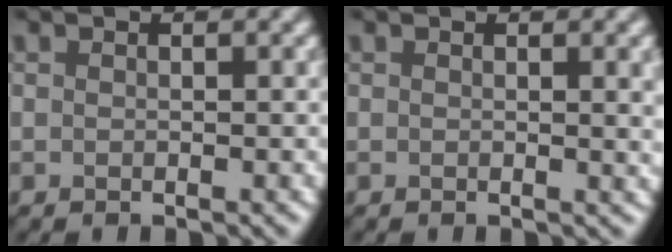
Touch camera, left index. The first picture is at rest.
{"total": 2.5, "force": [0.6, 0.8, 2.3], "torque": [-0.018, 0.001, 0.005]}